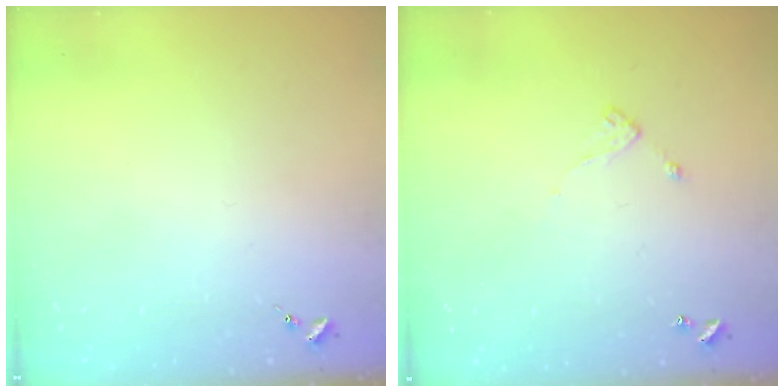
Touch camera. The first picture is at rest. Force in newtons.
{"total": 5.8, "press": 5.8, "slide": 0.5}